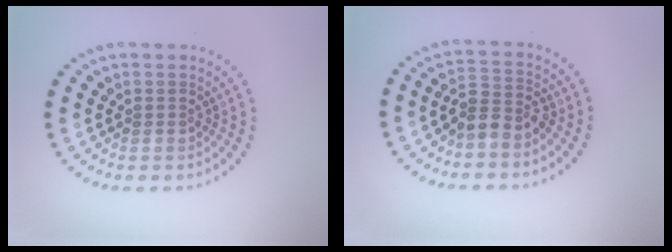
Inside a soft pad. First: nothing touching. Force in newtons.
{"total": 2.7, "press": 2.3, "slide": 1.3}